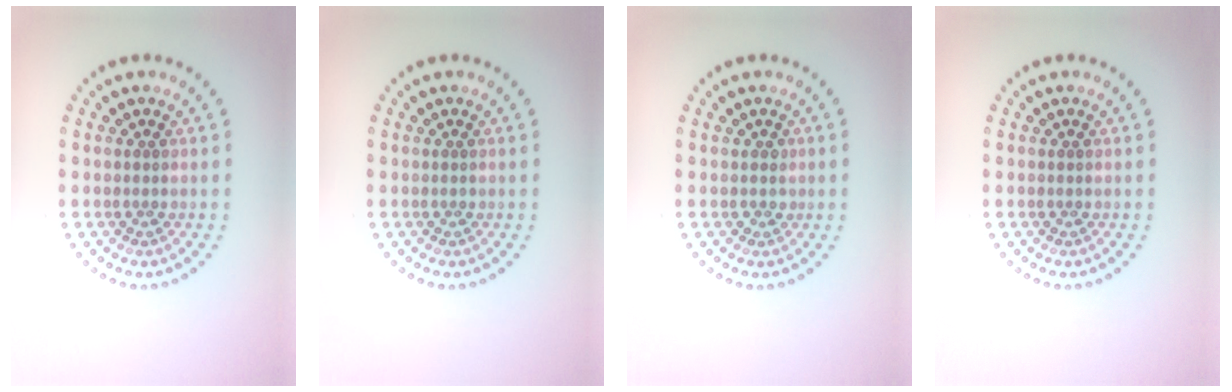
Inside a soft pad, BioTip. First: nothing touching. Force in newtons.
{"total": 0.0}
{"total": 0.6, "press": 0.5, "slide": 0.4}
{"total": 0.0}